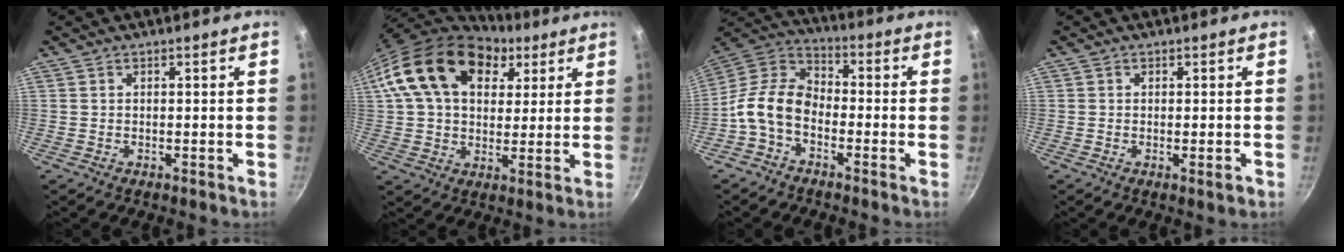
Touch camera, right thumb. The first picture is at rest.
{"total": 20.5, "force": [8.5, 13.7, 12.7], "torque": [-0.208, 0.002, 0.138]}
{"total": 11.0, "force": [-3.9, 7.2, 7.3], "torque": [-0.122, 0.051, -0.099]}
{"total": 1.8, "force": [-0.5, 0.4, 1.7], "torque": [-0.028, -0.003, -0.010]}